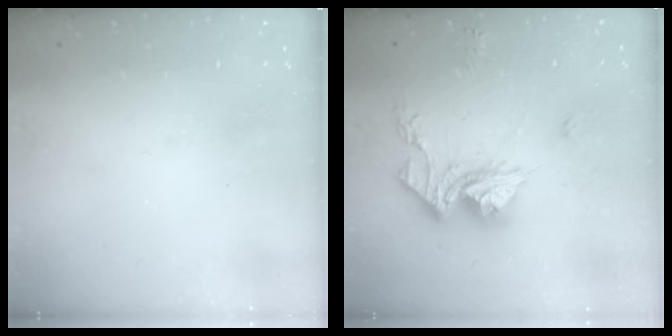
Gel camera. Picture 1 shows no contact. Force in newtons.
{"total": 14.7, "press": 14.6, "slide": 1.5}